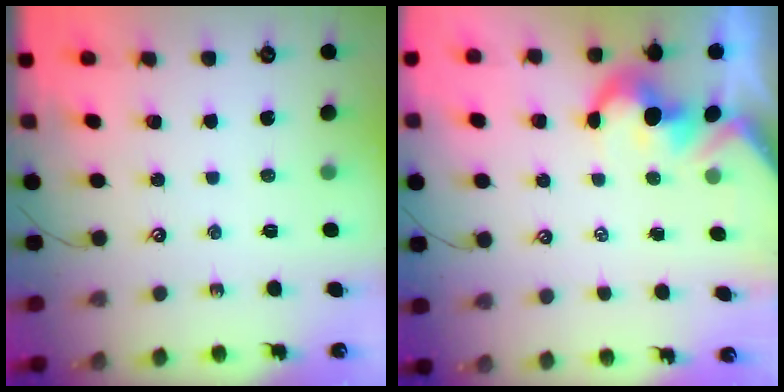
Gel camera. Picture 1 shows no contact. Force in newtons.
{"total": 1.2, "press": 0.9, "slide": 0.8}